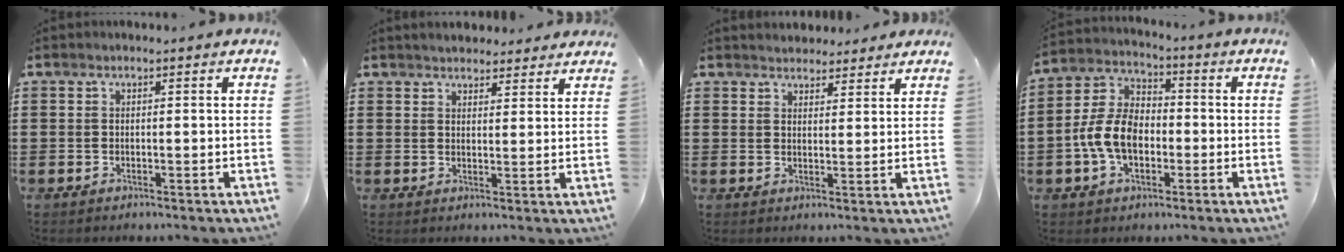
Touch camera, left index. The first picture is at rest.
{"total": 2.6, "force": [2.6, 0.5, 0.0], "torque": [-0.007, -0.005, 0.049]}
{"total": 2.7, "force": [2.6, 0.7, -0.2], "torque": [-0.005, -0.003, 0.051]}
{"total": 8.5, "force": [-2.2, 5.5, 6.0], "torque": [-0.150, 0.008, -0.050]}